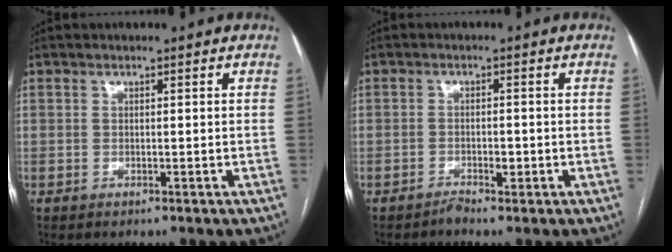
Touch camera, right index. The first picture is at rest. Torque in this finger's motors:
{"motor_torque": [-0.03, 0.01, -0.02, 0.00]}